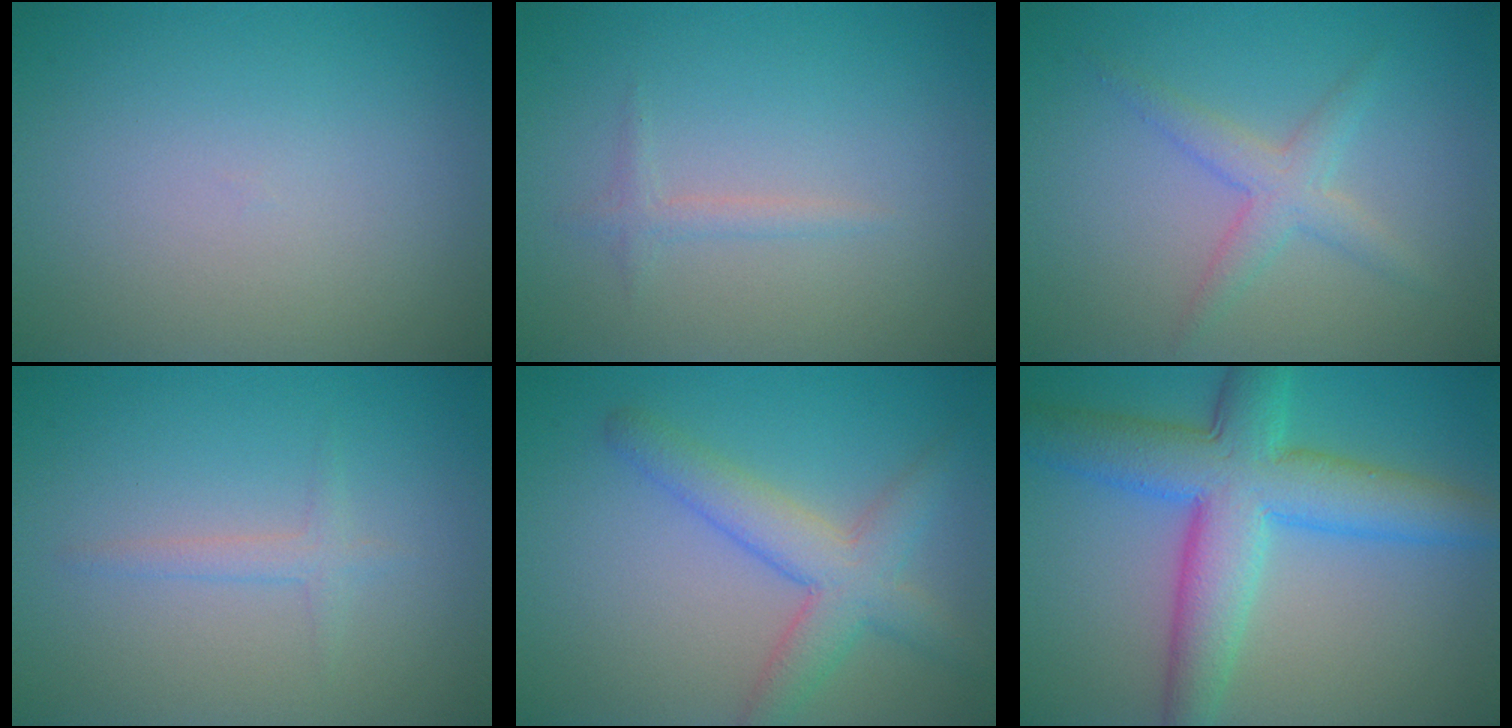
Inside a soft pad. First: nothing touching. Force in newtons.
{"total": 1.0, "press": 1.0, "slide": 0.0}
{"total": 2.5, "press": 2.5, "slide": 0.1}
{"total": 1.2, "press": 1.2, "slide": 0.1}
{"total": 4.5, "press": 4.5, "slide": 0.2}
{"total": 8.6, "press": 8.6, "slide": 0.1}